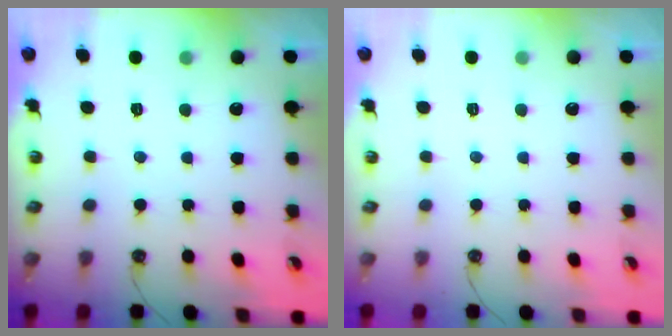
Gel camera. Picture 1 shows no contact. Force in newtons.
{"total": 0.0}